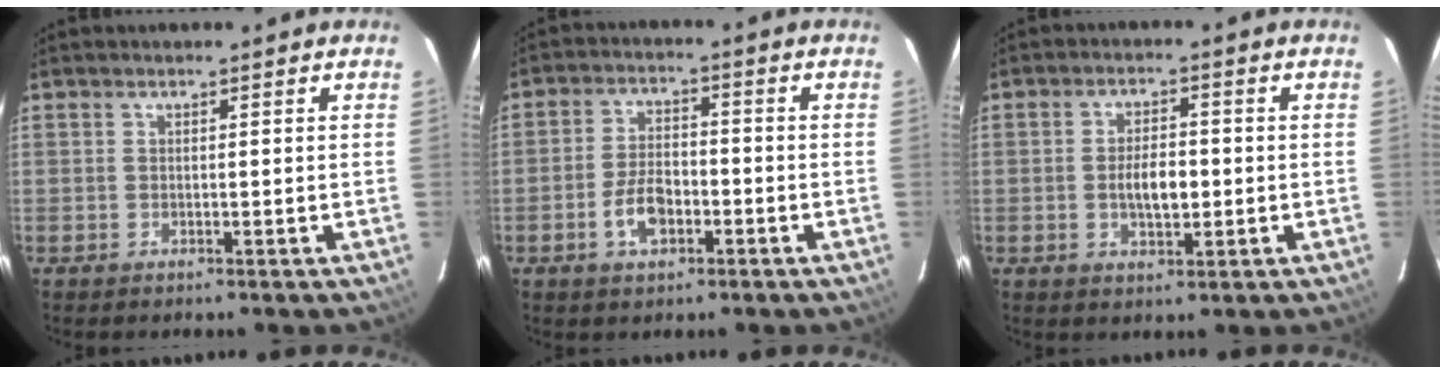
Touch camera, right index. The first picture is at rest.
{"total": 6.8, "force": [-2.9, 3.6, 4.9], "torque": [-0.100, 0.009, -0.049]}
{"total": 5.6, "force": [-0.8, 2.5, 4.9], "torque": [-0.092, 0.001, -0.009]}